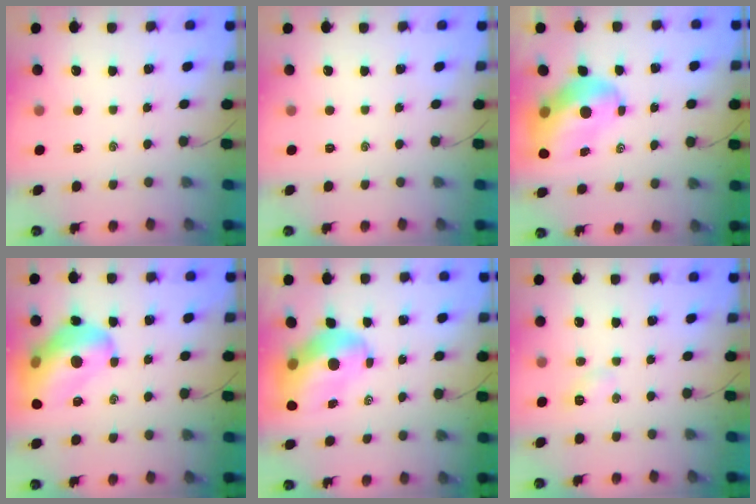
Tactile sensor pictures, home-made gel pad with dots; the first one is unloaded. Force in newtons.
{"total": 0.0}
{"total": 12.6, "press": 12.0, "slide": 3.9}
{"total": 18.8, "press": 18.3, "slide": 4.1}
{"total": 12.6, "press": 12.0, "slide": 3.9}
{"total": 2.9, "press": 2.8, "slide": 0.8}